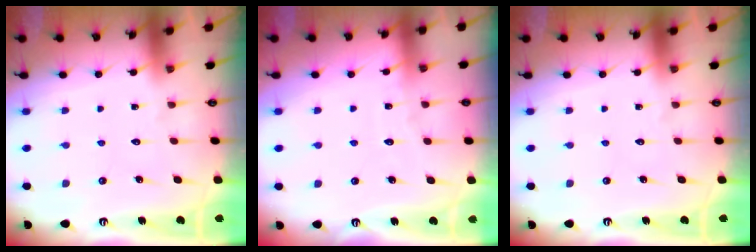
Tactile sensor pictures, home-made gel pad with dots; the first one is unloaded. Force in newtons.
{"total": 3.2, "press": 3.2, "slide": 0.4}
{"total": 0.0}